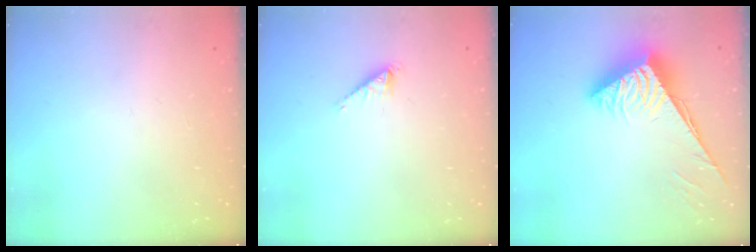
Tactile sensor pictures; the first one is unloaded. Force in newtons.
{"total": 0.8, "press": 0.7, "slide": 0.1}
{"total": 7.3, "press": 7.3, "slide": 0.2}